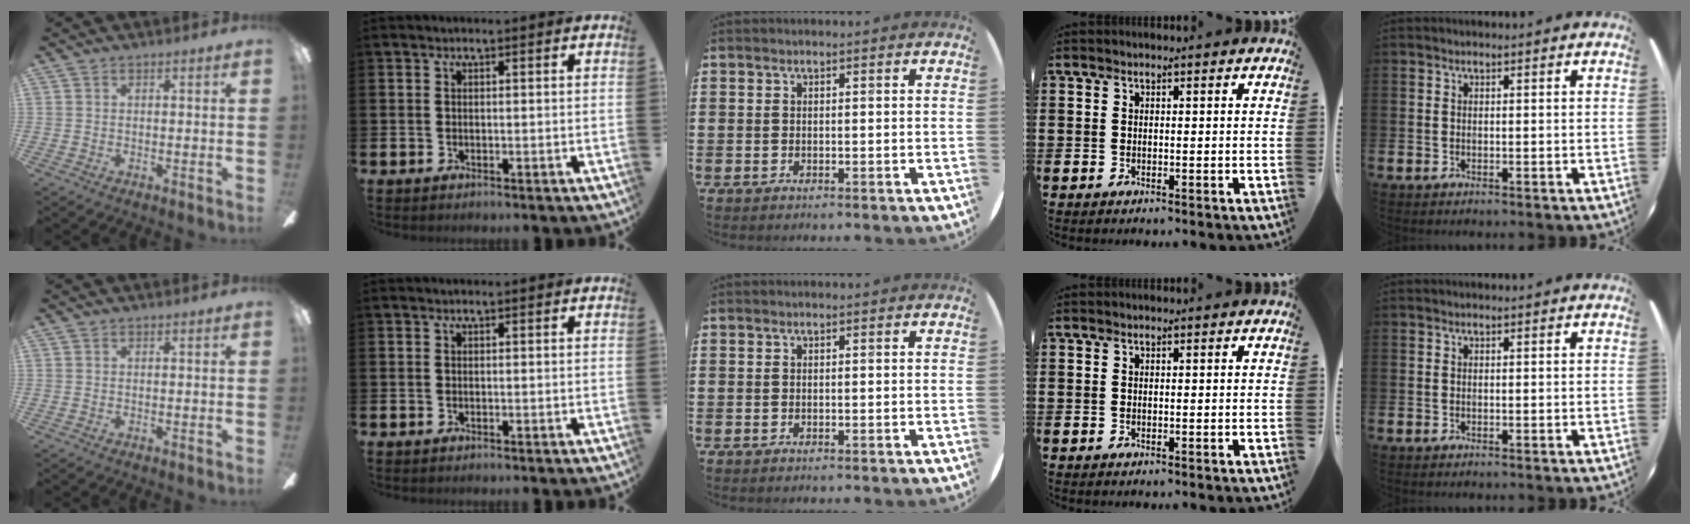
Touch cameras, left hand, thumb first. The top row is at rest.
{}